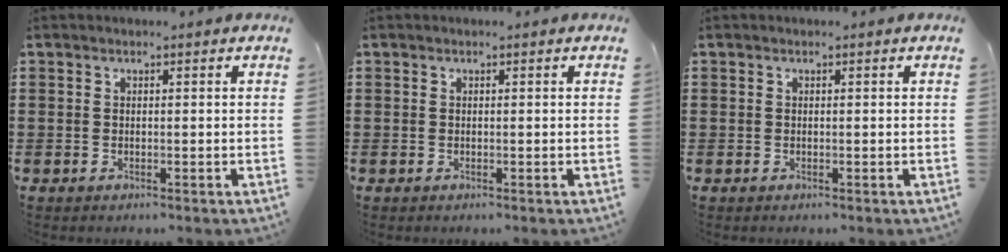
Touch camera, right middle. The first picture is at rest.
{"total": 0.0}
{"total": 0.0}